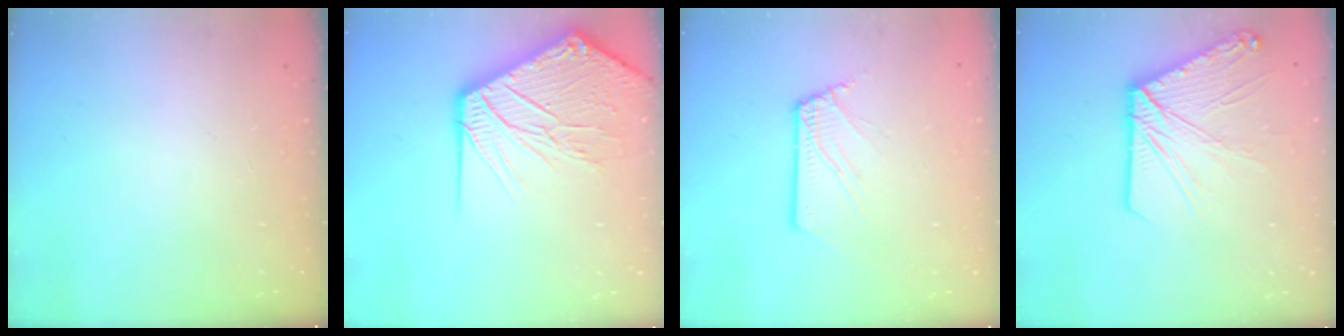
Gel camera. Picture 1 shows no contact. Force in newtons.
{"total": 18.3, "press": 18.2, "slide": 2.4}
{"total": 2.5, "press": 2.5, "slide": 0.3}
{"total": 14.4, "press": 14.3, "slide": 2.1}